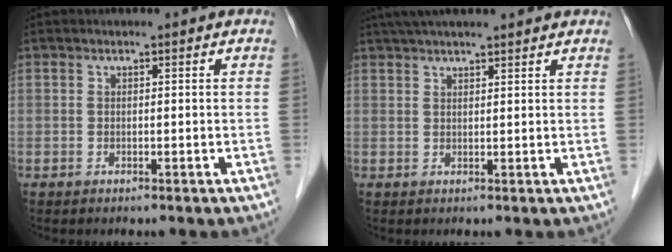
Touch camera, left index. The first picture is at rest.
{"total": 10.2, "force": [8.8, 1.1, 5.1], "torque": [-0.080, 0.043, 0.123]}